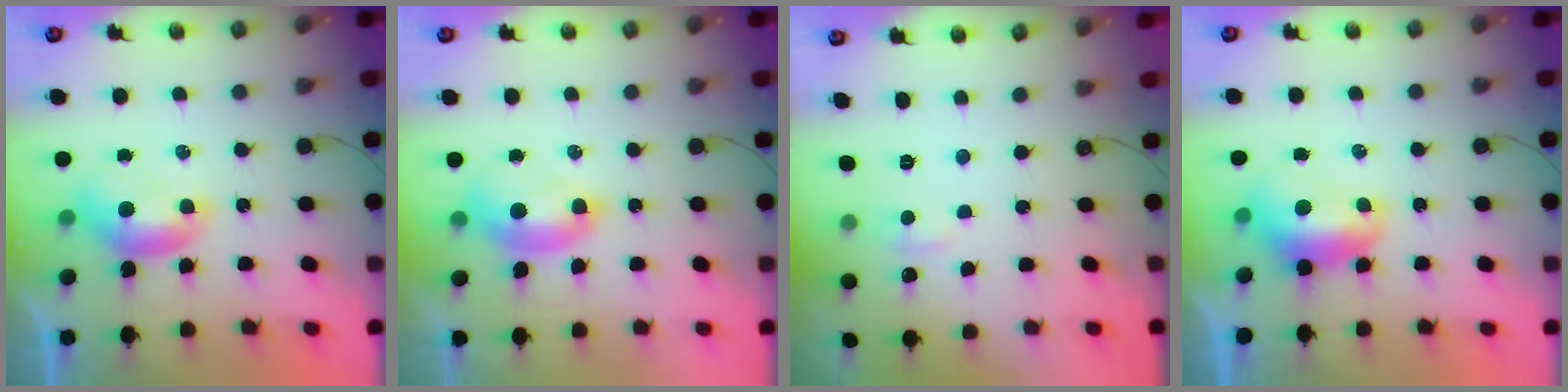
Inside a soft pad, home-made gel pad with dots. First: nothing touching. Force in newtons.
{"total": 2.6, "press": 2.5, "slide": 0.5}
{"total": 2.5, "press": 2.4, "slide": 0.5}
{"total": 1.6, "press": 1.4, "slide": 0.7}